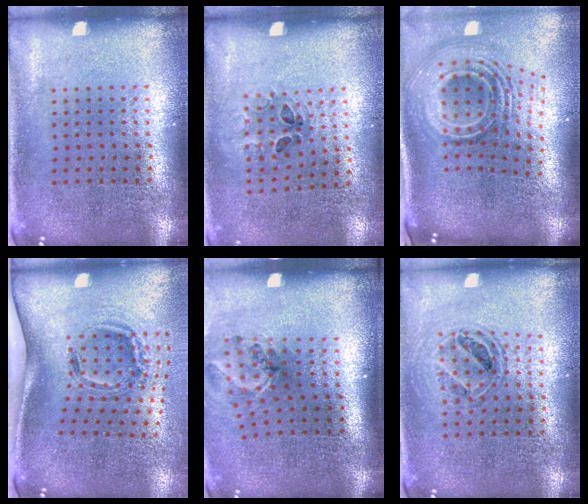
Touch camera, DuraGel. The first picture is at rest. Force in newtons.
{"total": 1.2, "press": 0.7, "slide": 1.0}
{"total": 3.2, "press": 2.0, "slide": 2.5}
{"total": 2.0, "press": 1.3, "slide": 1.5}
{"total": 1.3, "press": 1.1, "slide": 0.7}
{"total": 0.7, "press": 0.7, "slide": 0.1}